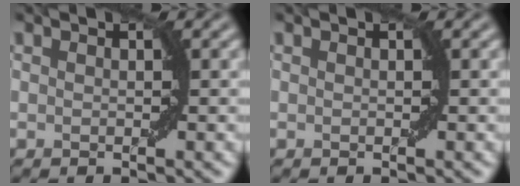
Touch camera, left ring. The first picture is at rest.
{"total": 0.0}